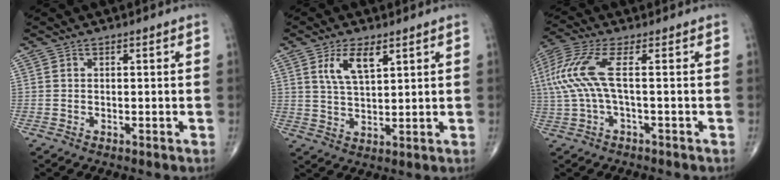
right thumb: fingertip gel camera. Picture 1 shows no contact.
{"total": 6.7, "force": [3.3, 2.8, 5.1], "torque": [-0.091, -0.015, 0.066]}
{"total": 9.0, "force": [0.7, 2.0, 8.7], "torque": [-0.243, 0.025, 0.009]}